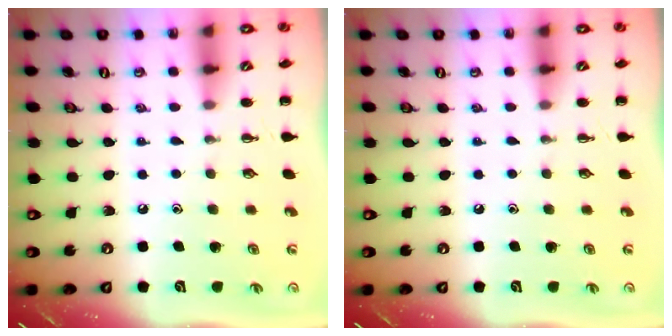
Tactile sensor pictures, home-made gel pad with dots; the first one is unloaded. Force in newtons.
{"total": 0.0}